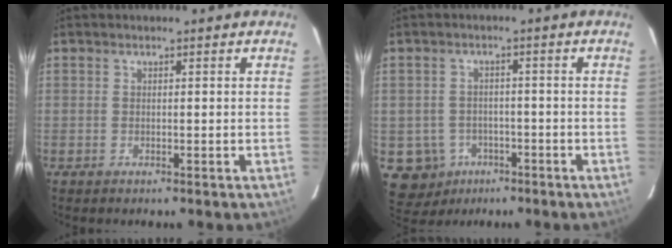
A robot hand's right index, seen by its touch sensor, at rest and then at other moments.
{"total": 7.9, "force": [-3.6, 6.9, 1.5], "torque": [-0.059, 0.018, -0.043]}